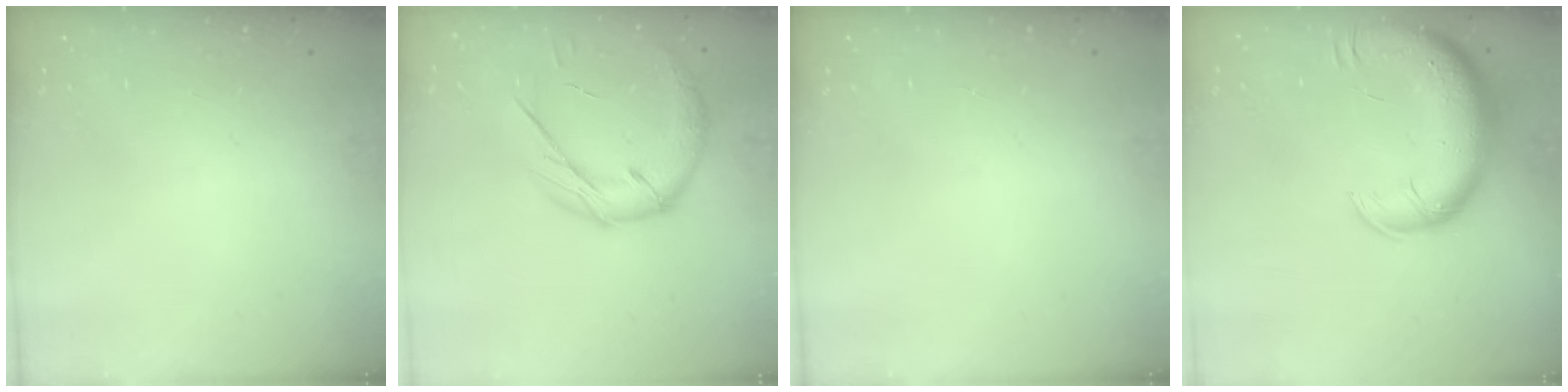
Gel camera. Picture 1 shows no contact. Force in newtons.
{"total": 14.3, "press": 14.3, "slide": 1.4}
{"total": 0.0}
{"total": 15.7, "press": 15.3, "slide": 3.9}